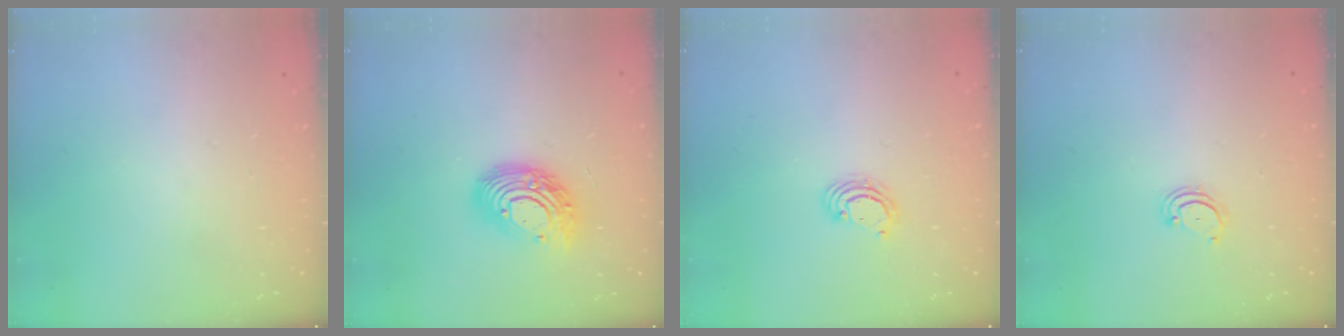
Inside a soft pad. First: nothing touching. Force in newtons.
{"total": 14.3, "press": 14.2, "slide": 1.3}
{"total": 3.2, "press": 3.2, "slide": 0.3}
{"total": 2.9, "press": 2.9, "slide": 0.3}